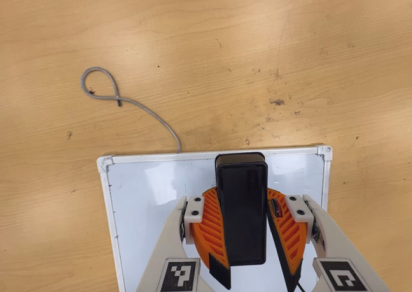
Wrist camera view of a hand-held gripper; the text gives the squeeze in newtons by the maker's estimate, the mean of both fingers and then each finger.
{"total": 9.9, "left": 9.9, "right": 10.0}